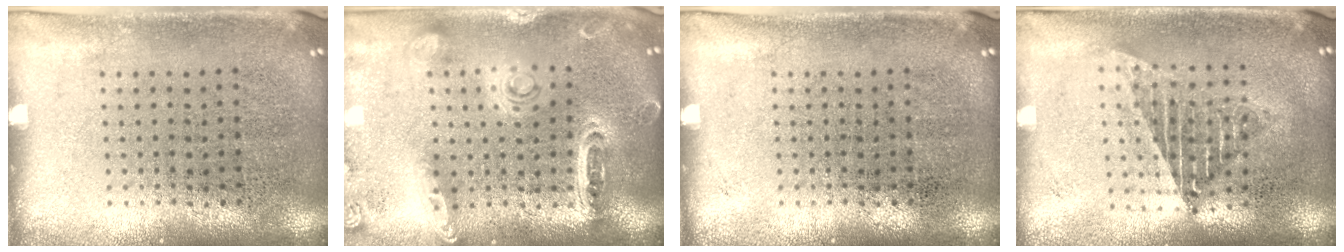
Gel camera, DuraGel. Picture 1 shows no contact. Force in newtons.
{"total": 1.4, "press": 1.3, "slide": 0.2}
{"total": 0.0}
{"total": 1.5, "press": 1.3, "slide": 0.7}